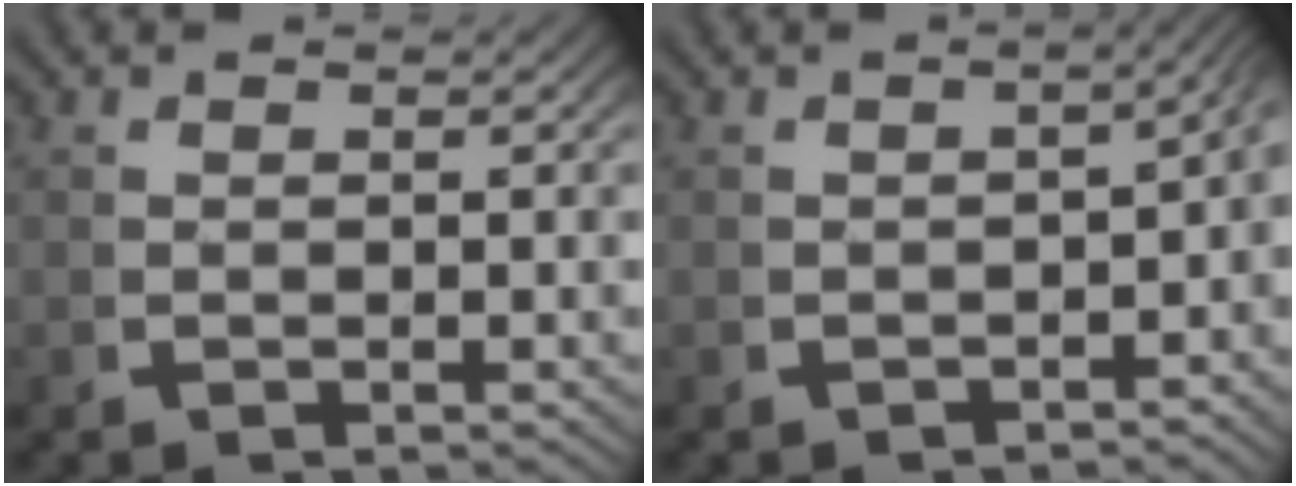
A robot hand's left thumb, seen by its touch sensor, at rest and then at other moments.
{"total": 4.5, "force": [-0.2, 2.9, 3.5], "torque": [-0.031, 0.020, -0.014]}